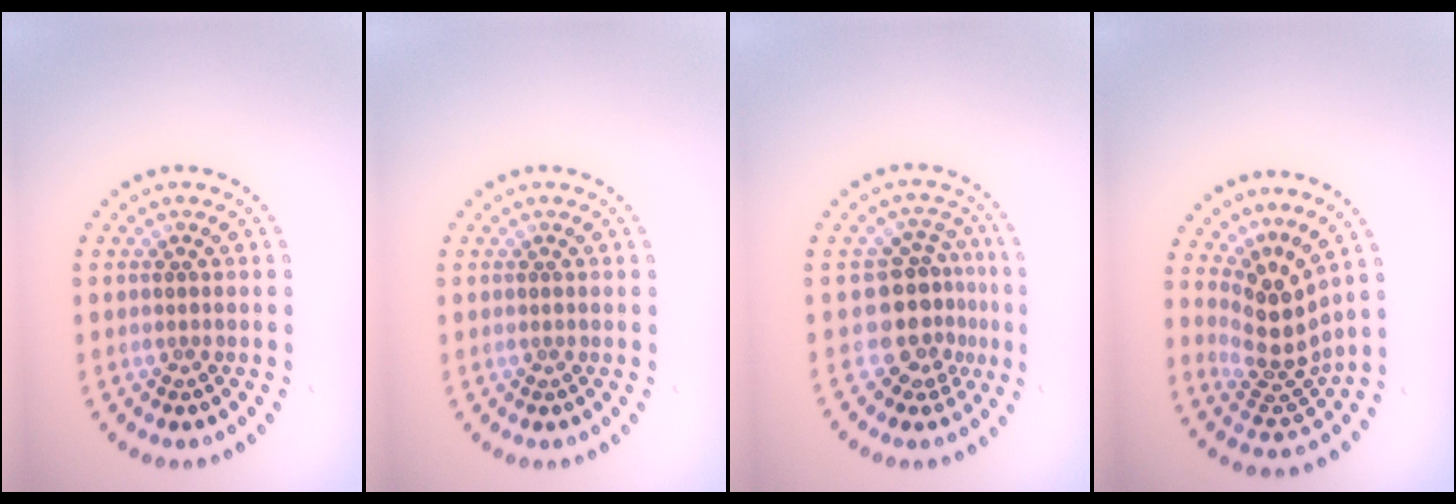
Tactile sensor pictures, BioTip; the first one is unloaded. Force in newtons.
{"total": 0.0}
{"total": 4.1, "press": 3.2, "slide": 2.5}
{"total": 4.1, "press": 2.7, "slide": 3.1}